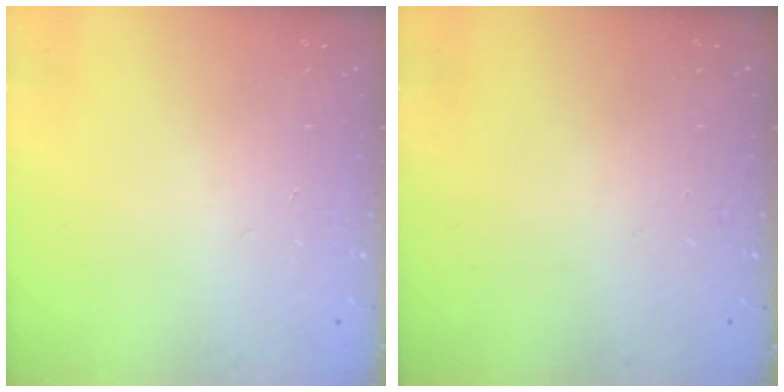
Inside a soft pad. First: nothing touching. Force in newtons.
{"total": 0.0}